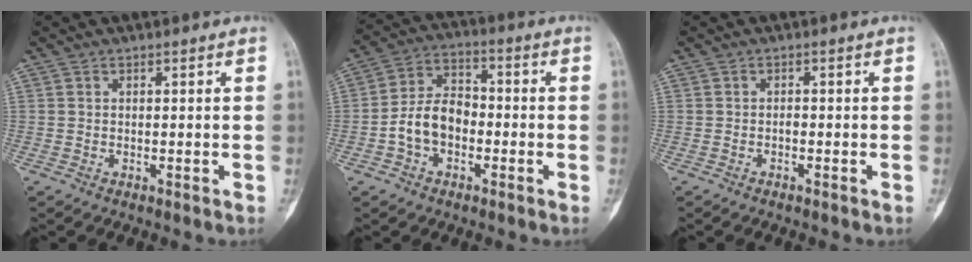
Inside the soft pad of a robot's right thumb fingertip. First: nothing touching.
{"total": 9.3, "force": [-2.5, 6.4, 6.2], "torque": [-0.106, 0.036, -0.055]}
{"total": 0.7, "force": [-0.4, 0.3, 0.5], "torque": [-0.005, 0.005, -0.008]}